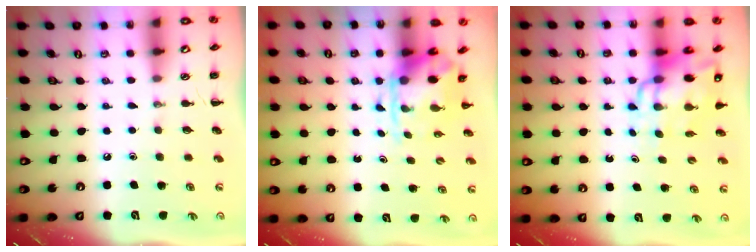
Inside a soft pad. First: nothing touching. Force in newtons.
{"total": 3.5, "press": 3.4, "slide": 0.9}
{"total": 12.8, "press": 12.1, "slide": 4.0}